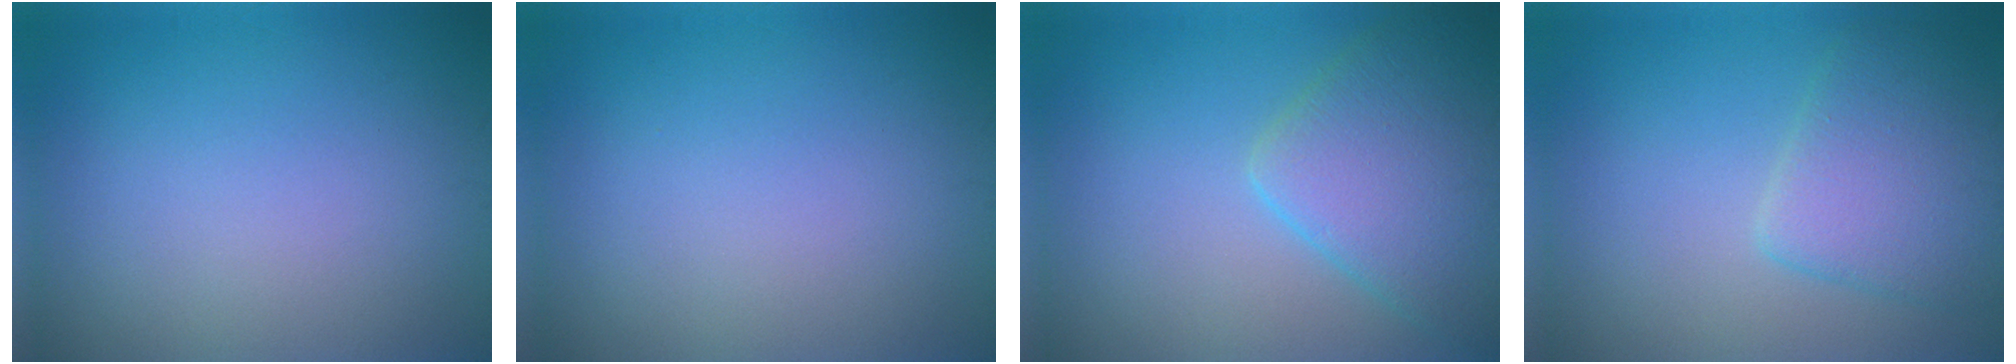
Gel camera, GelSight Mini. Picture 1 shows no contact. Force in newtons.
{"total": 0.0}
{"total": 6.9, "press": 6.9, "slide": 0.5}
{"total": 4.9, "press": 4.9, "slide": 0.3}